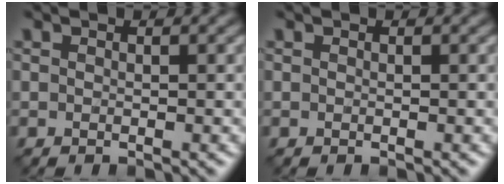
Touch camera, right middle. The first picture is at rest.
{"total": 0.0}